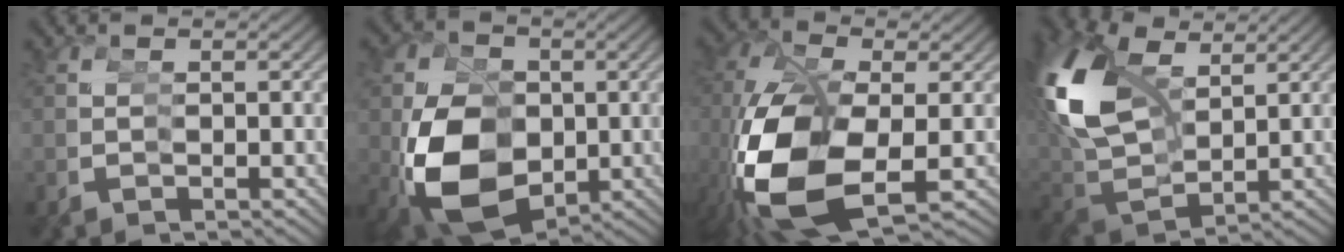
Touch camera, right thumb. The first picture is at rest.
{"total": 12.6, "force": [-1.8, 9.7, 7.9], "torque": [-0.168, -0.039, -0.005]}
{"total": 12.0, "force": [-2.1, 7.9, 8.9], "torque": [-0.229, -0.046, 0.000]}
{"total": 10.9, "force": [3.6, 8.4, 6.0], "torque": [-0.168, -0.019, 0.070]}